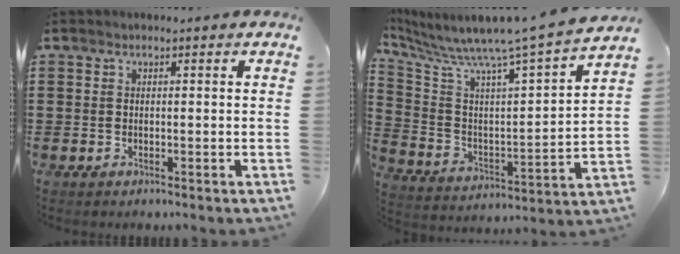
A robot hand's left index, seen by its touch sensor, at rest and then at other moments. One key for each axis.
{"total": 7.4, "fx": 6.6, "fy": -0.7, "fz": 3.2, "tx": -0.096, "ty": -0.072, "tz": 0.098}